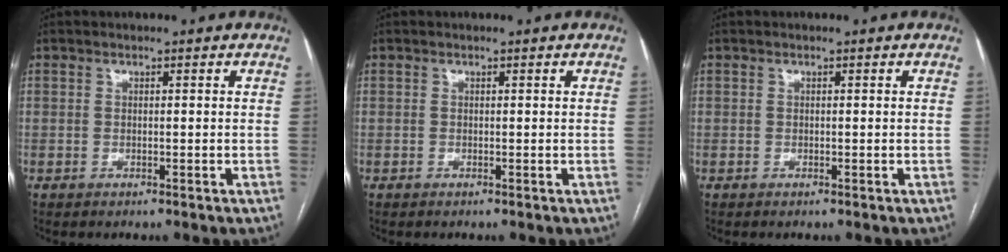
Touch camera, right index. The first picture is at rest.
{"total": 0.0}
{"total": 0.0}